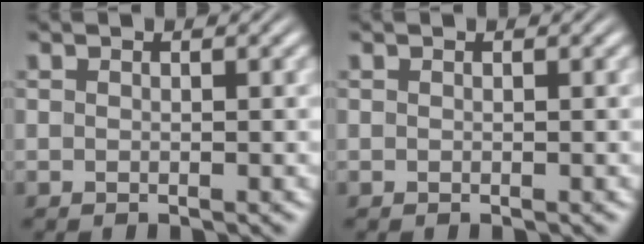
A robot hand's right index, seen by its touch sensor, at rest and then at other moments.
{"total": 0.0}